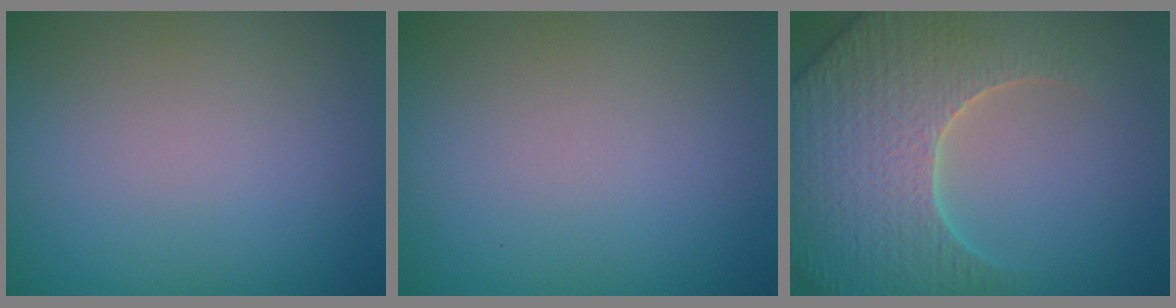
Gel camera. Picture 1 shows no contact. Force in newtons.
{"total": 0.0}
{"total": 7.5, "press": 7.2, "slide": 2.1}